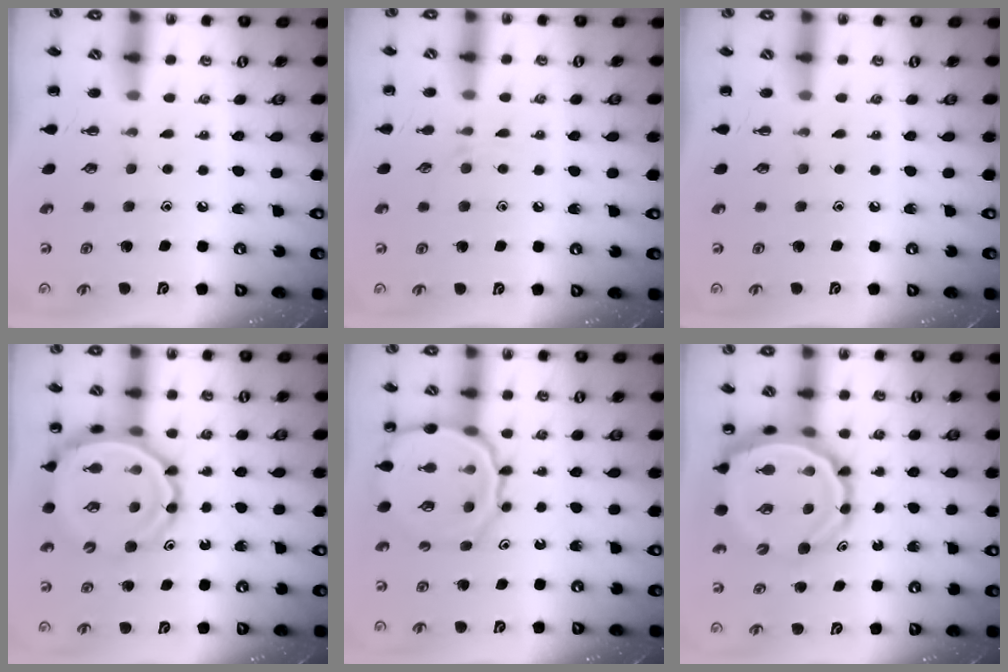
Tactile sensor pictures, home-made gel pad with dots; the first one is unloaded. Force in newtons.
{"total": 2.5, "press": 2.3, "slide": 0.9}
{"total": 0.0}
{"total": 10.7, "press": 10.1, "slide": 3.4}
{"total": 14.6, "press": 14.5, "slide": 1.7}
{"total": 11.0, "press": 10.4, "slide": 3.6}